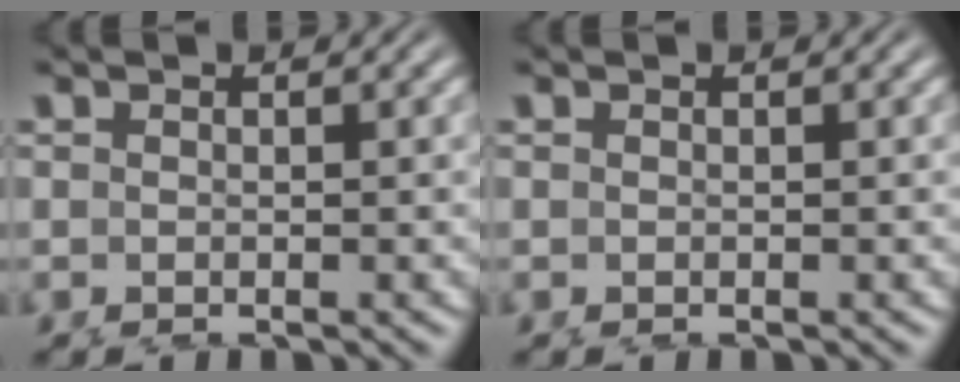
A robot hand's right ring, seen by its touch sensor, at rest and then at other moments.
{"total": 0.0}